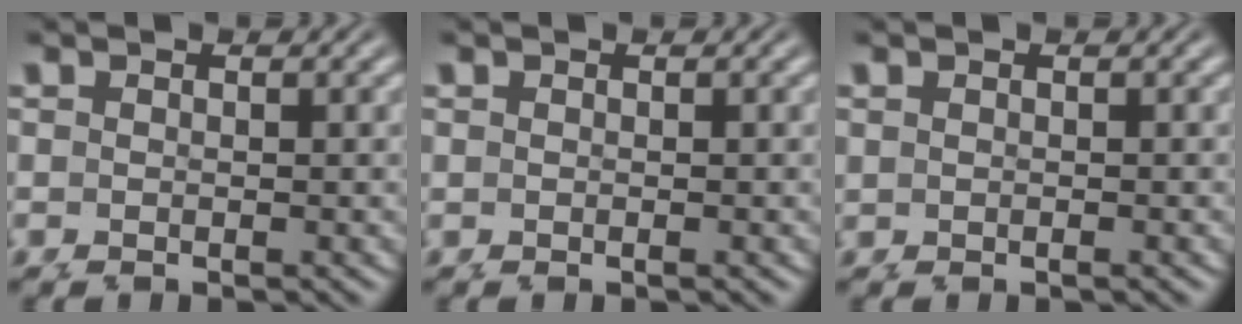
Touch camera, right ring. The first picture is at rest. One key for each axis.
{"total": 0.0}
{"total": 0.6, "fx": 0.2, "fy": -0.5, "fz": -0.3, "tx": 0.013, "ty": 0.006, "tz": 0.004}